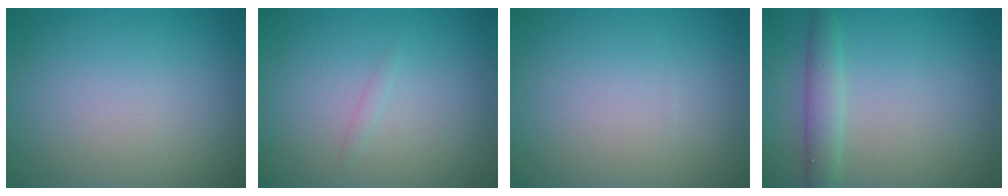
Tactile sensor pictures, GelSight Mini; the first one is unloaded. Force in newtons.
{"total": 0.5, "press": 0.5, "slide": 0.0}
{"total": 0.0}
{"total": 2.4, "press": 2.4, "slide": 0.1}